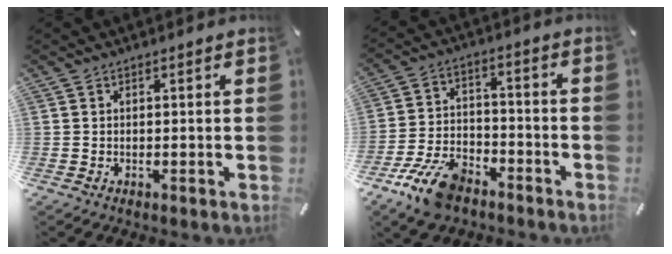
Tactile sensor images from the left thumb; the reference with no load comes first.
{"total": 12.3, "force": [-8.2, 6.4, 6.5], "torque": [-0.125, 0.049, -0.151]}